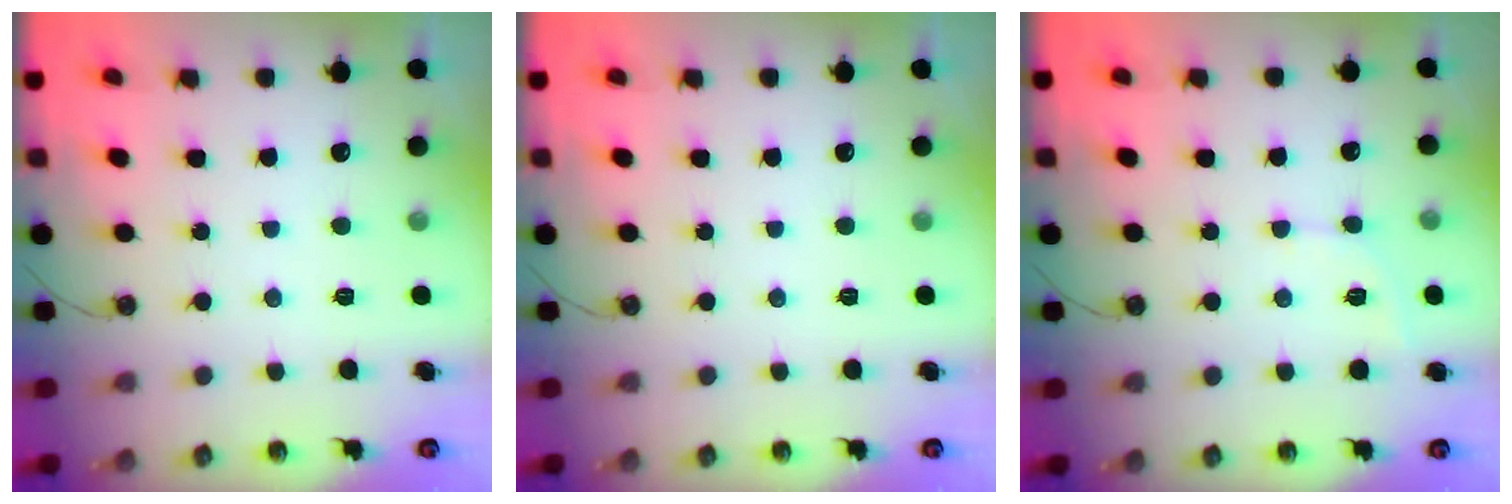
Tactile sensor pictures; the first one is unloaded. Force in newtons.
{"total": 0.0}
{"total": 5.2, "press": 5.2, "slide": 0.4}